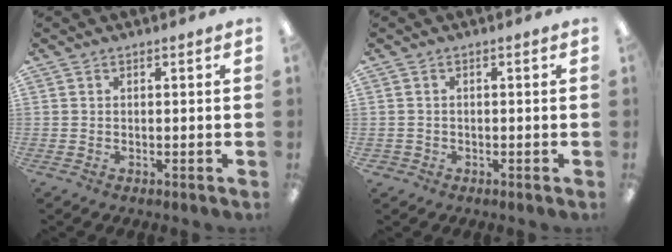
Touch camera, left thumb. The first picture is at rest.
{"total": 1.2, "force": [-0.4, 1.1, 0.0], "torque": [-0.002, 0.004, -0.010]}